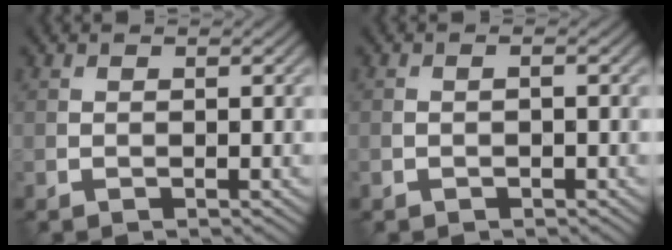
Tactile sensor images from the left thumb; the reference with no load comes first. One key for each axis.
{"total": 0.9, "fx": -0.5, "fy": 0.5, "fz": 0.6, "tx": -0.014, "ty": -0.001, "tz": -0.009}